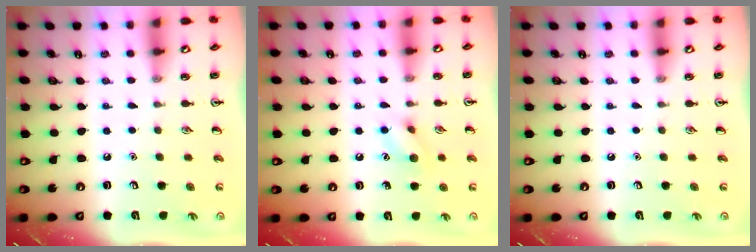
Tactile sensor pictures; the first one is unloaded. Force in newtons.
{"total": 7.4, "press": 7.4, "slide": 0.6}
{"total": 0.0}